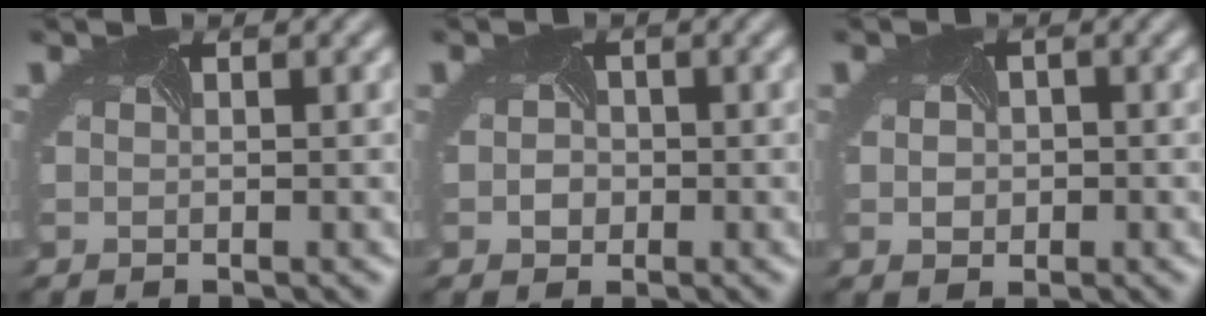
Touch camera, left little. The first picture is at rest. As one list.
[{"total": 1.2, "force": [-0.4, 1.1, 0.2], "torque": [-0.004, 0.001, -0.009]}, {"total": 1.6, "force": [-0.3, 1.4, 0.7], "torque": [-0.010, 0.001, -0.006]}]